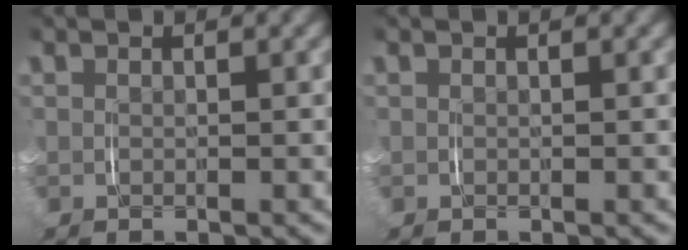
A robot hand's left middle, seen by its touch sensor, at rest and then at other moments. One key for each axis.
{"total": 0.0}